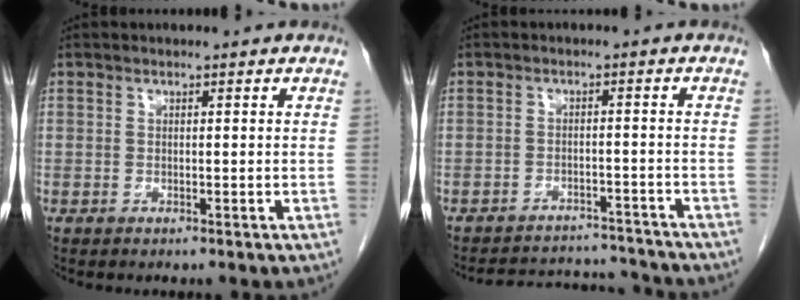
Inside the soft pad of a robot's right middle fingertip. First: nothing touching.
{"total": 10.0, "force": [-9.9, 1.4, 0.5], "torque": [-0.005, 0.014, -0.134]}